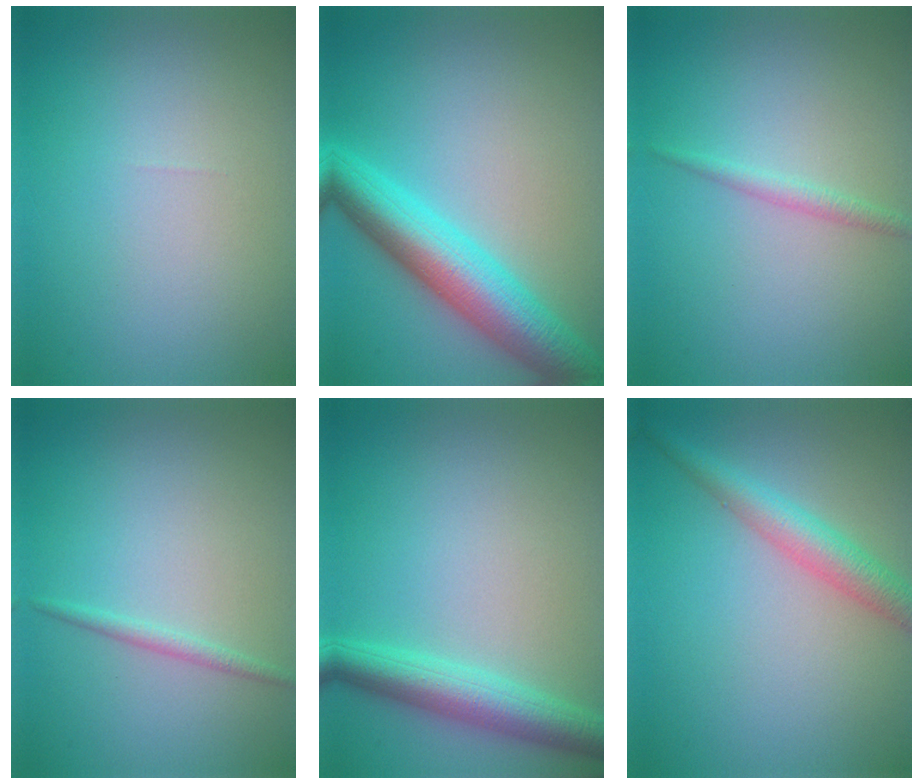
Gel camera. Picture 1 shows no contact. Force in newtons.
{"total": 7.8, "press": 7.8, "slide": 0.2}
{"total": 1.1, "press": 1.1, "slide": 0.0}
{"total": 1.1, "press": 1.1, "slide": 0.0}
{"total": 4.6, "press": 4.6, "slide": 0.1}
{"total": 3.4, "press": 3.4, "slide": 0.1}